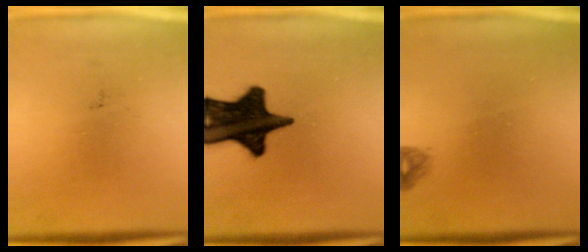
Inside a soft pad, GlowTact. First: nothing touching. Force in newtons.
{"total": 18.9}
{"total": 0.8}